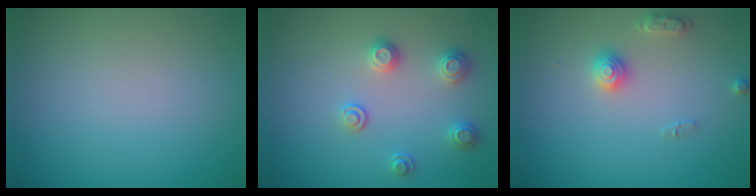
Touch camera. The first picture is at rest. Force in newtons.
{"total": 2.4, "press": 2.4, "slide": 0.4}
{"total": 2.2, "press": 2.2, "slide": 0.1}